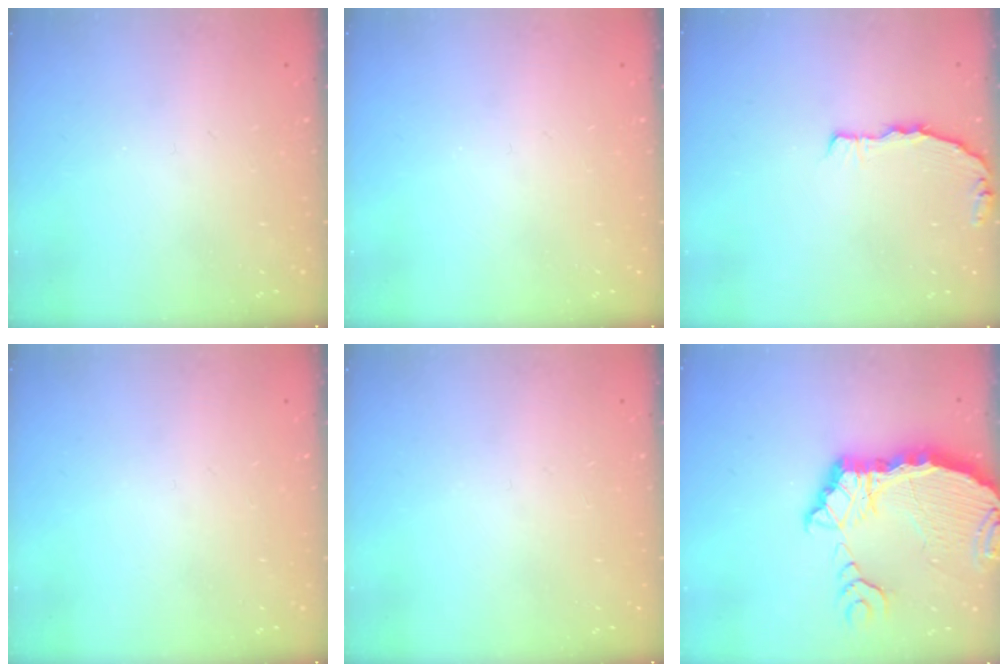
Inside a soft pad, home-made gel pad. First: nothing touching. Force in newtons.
{"total": 0.0}
{"total": 3.3, "press": 3.3, "slide": 0.3}
{"total": 0.0}
{"total": 0.0}
{"total": 9.8, "press": 9.7, "slide": 1.3}